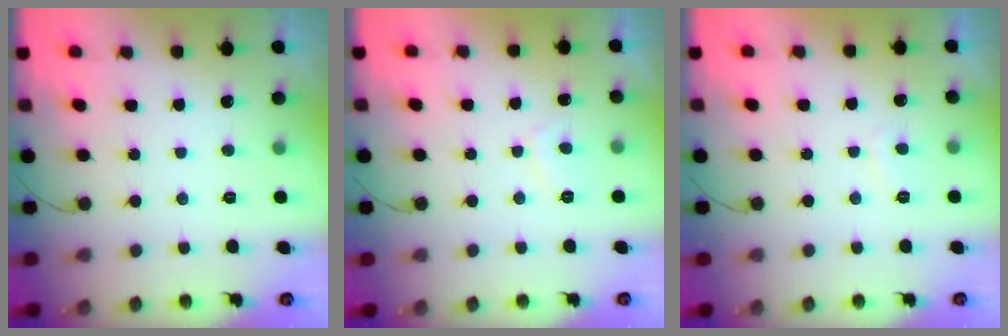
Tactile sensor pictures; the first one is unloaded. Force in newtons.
{"total": 2.3, "press": 2.2, "slide": 0.8}
{"total": 1.5, "press": 1.3, "slide": 0.6}